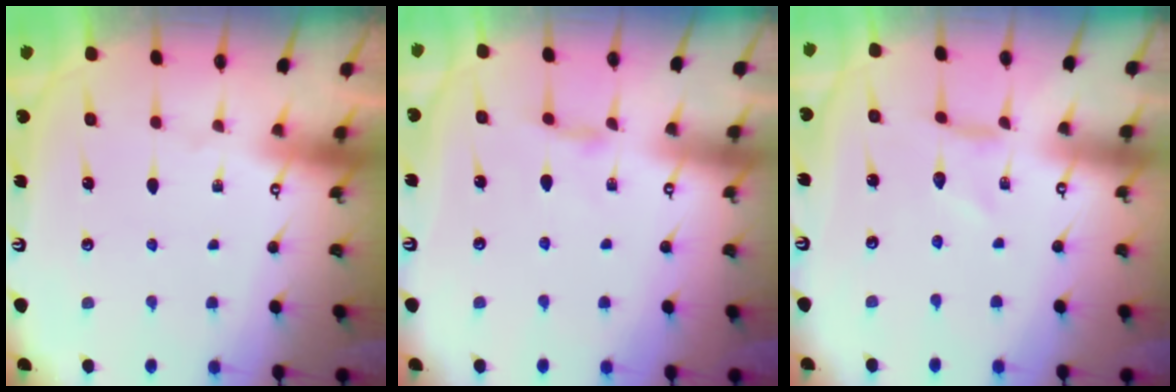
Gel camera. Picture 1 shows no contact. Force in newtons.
{"total": 2.7, "press": 2.6, "slide": 0.5}
{"total": 0.0}